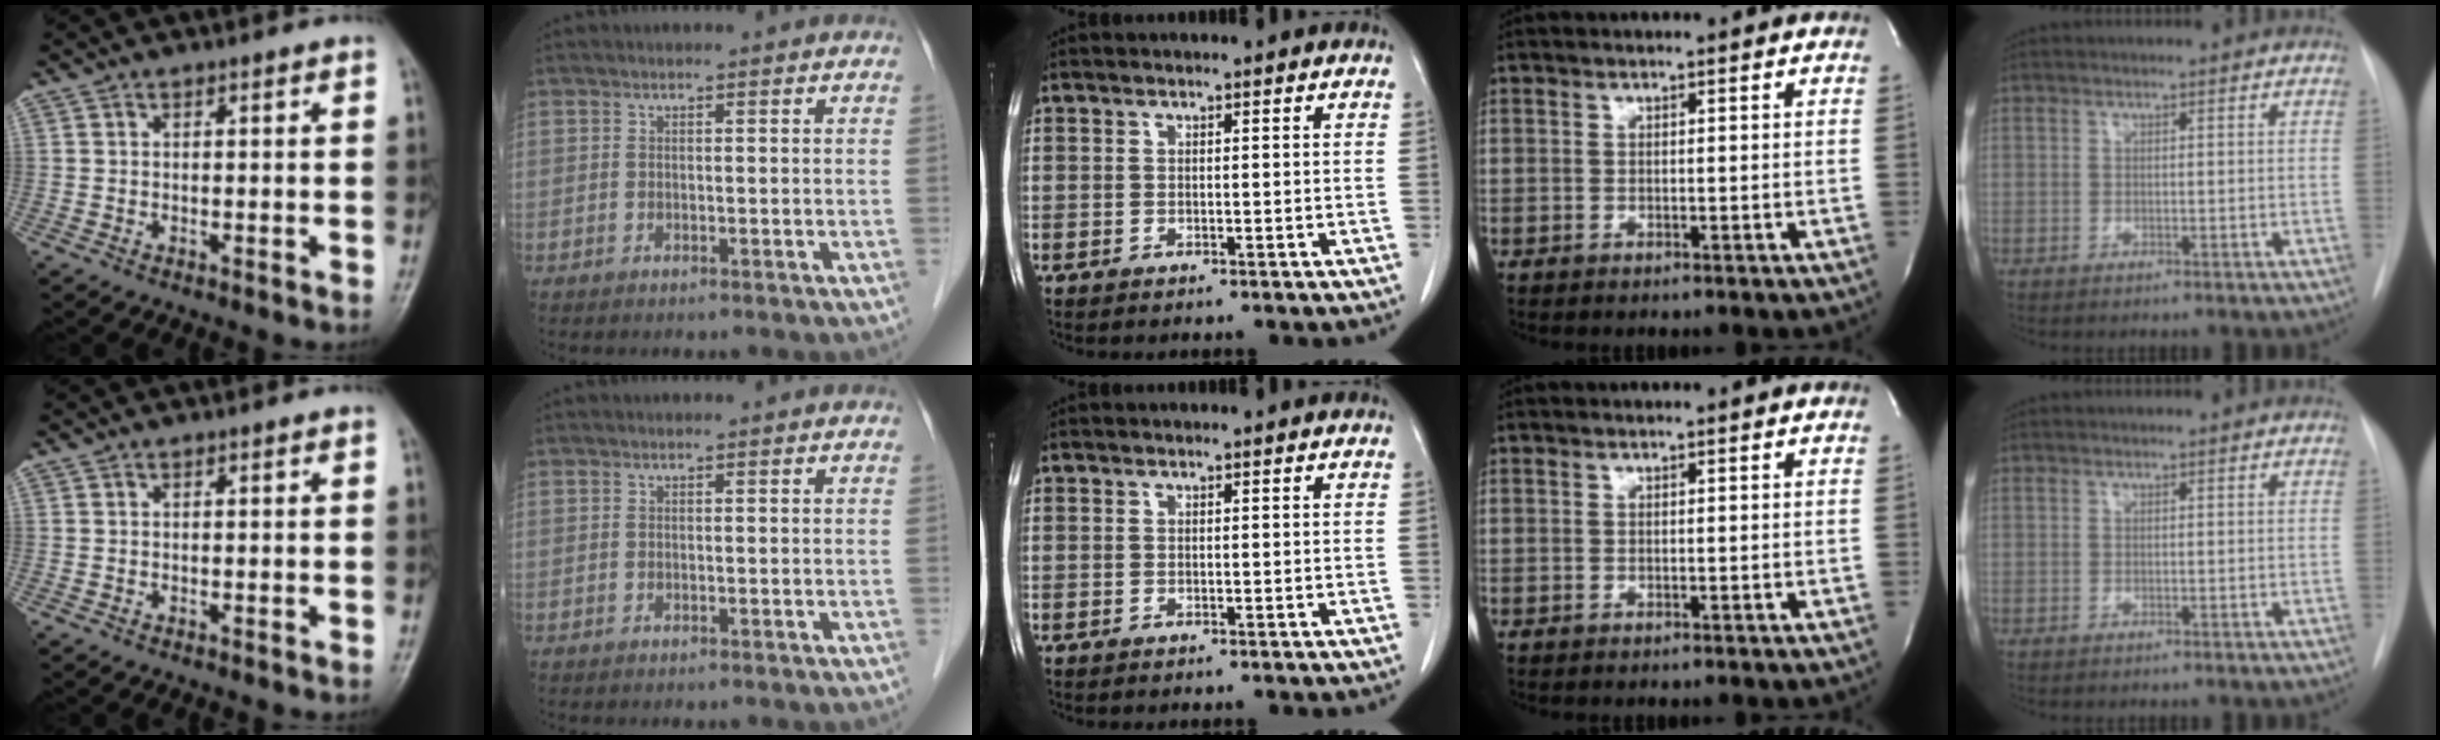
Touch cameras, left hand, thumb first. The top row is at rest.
{}